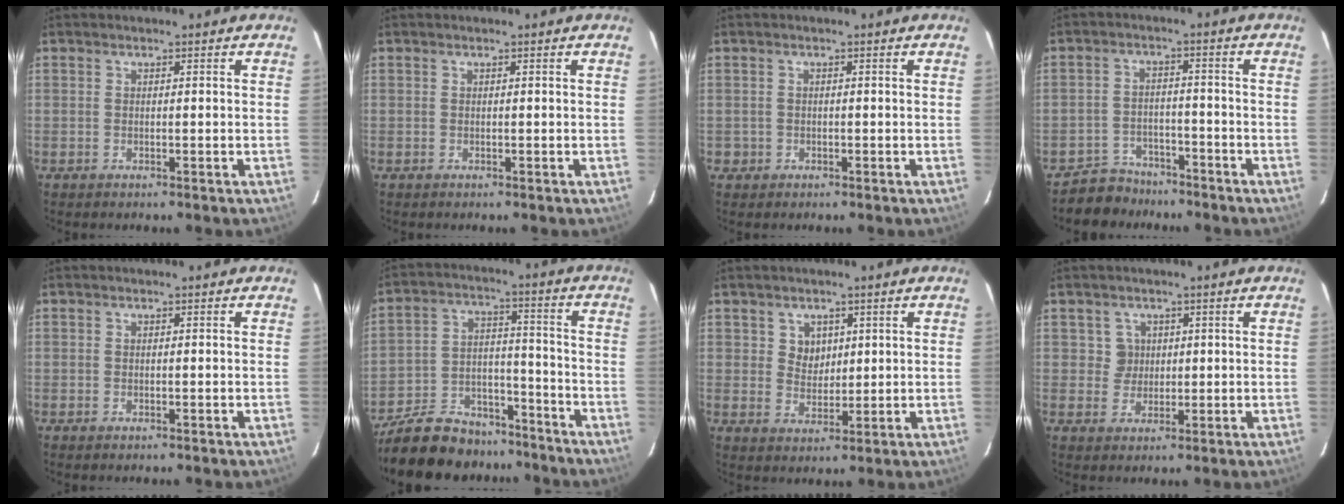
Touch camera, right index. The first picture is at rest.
{"total": 0.0}
{"total": 1.5, "force": [-0.5, 1.5, 0.0], "torque": [-0.001, 0.004, -0.004]}
{"total": 6.3, "force": [-5.3, 3.5, 0.2], "torque": [-0.024, 0.018, -0.084]}
{"total": 0.0}
{"total": 20.0, "force": [-16.6, 8.6, 7.0], "torque": [-0.166, 0.028, -0.249]}
{"total": 3.9, "force": [1.6, 3.5, 0.9], "torque": [-0.011, 0.007, 0.032]}
{"total": 3.2, "force": [0.9, 3.1, -0.1], "torque": [0.011, 0.012, 0.013]}